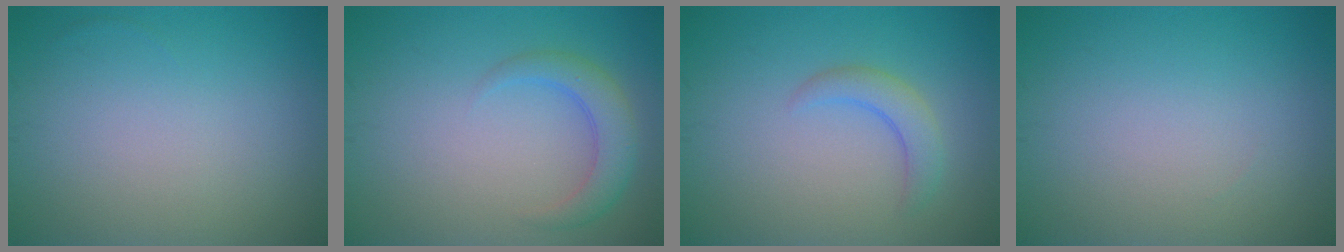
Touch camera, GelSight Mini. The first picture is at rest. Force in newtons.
{"total": 3.0, "press": 3.0, "slide": 0.1}
{"total": 2.3, "press": 2.3, "slide": 0.4}
{"total": 0.0}